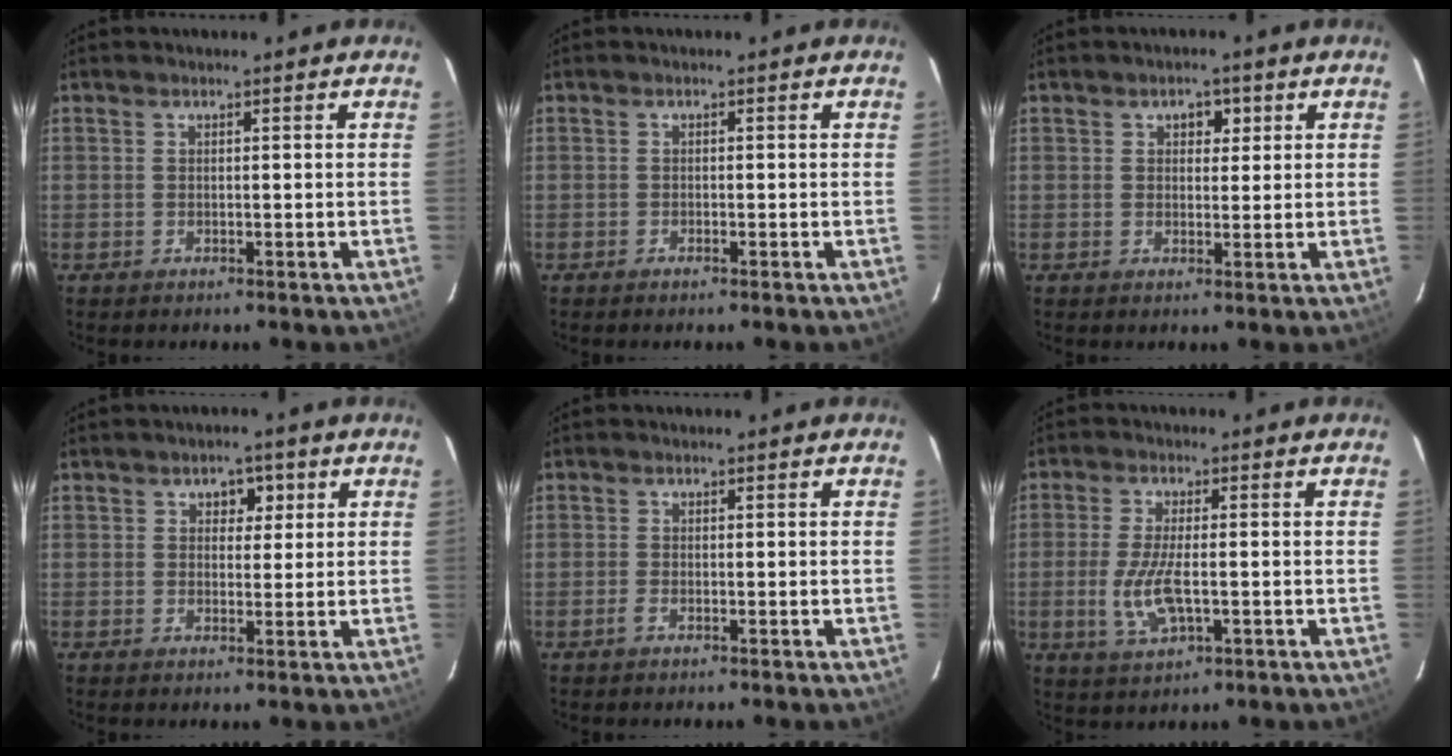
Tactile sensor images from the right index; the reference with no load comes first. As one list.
[{"total": 0.5, "force": [-0.5, 0.1, 0.2], "torque": [-0.005, 0.000, -0.010]}, {"total": 2.8, "force": [1.1, 2.2, 1.4], "torque": [-0.014, 0.010, 0.018]}, {"total": 3.2, "force": [1.2, 2.6, 1.5], "torque": [-0.013, 0.009, 0.019]}, {"total": 1.1, "force": [-0.6, 0.2, 0.9], "torque": [-0.020, -0.001, -0.011]}, {"total": 7.7, "force": [-1.7, 2.5, 7.1], "torque": [-0.150, -0.011, -0.029]}]